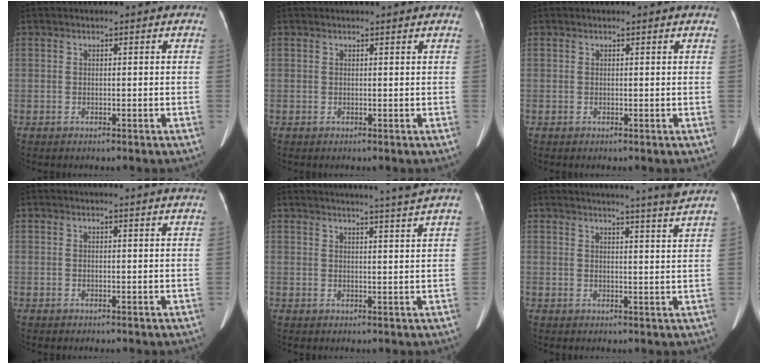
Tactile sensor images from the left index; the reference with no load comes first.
{"total": 1.3, "force": [1.3, -0.1, 0.3], "torque": [-0.010, 0.002, 0.016]}
{"total": 1.0, "force": [0.9, 0.0, 0.2], "torque": [-0.012, 0.000, 0.003]}
{"total": 3.3, "force": [3.1, -0.5, 1.0], "torque": [-0.015, -0.001, 0.024]}
{"total": 7.8, "force": [7.0, -2.2, 2.5], "torque": [-0.034, -0.020, 0.083]}
{"total": 9.9, "force": [9.0, -2.1, 3.6], "torque": [-0.048, -0.028, 0.096]}